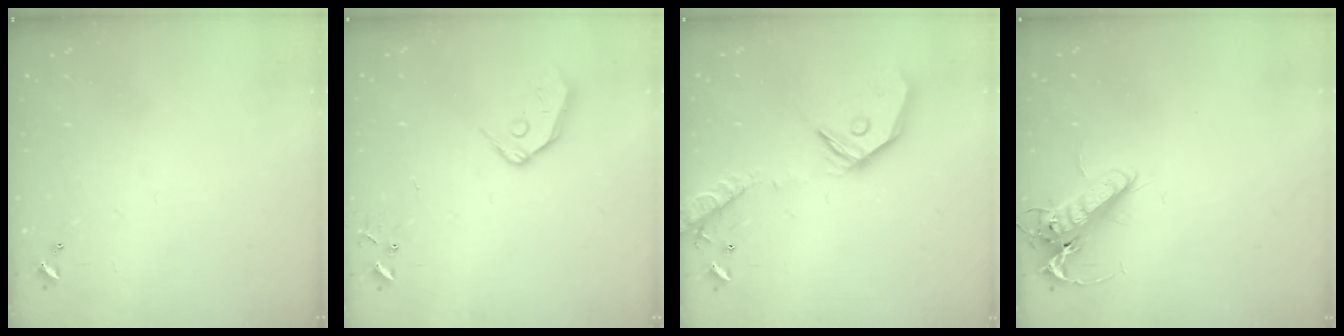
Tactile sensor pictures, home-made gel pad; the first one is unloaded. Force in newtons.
{"total": 9.8, "press": 9.7, "slide": 1.3}
{"total": 18.4, "press": 18.2, "slide": 3.1}
{"total": 13.3, "press": 13.1, "slide": 2.4}